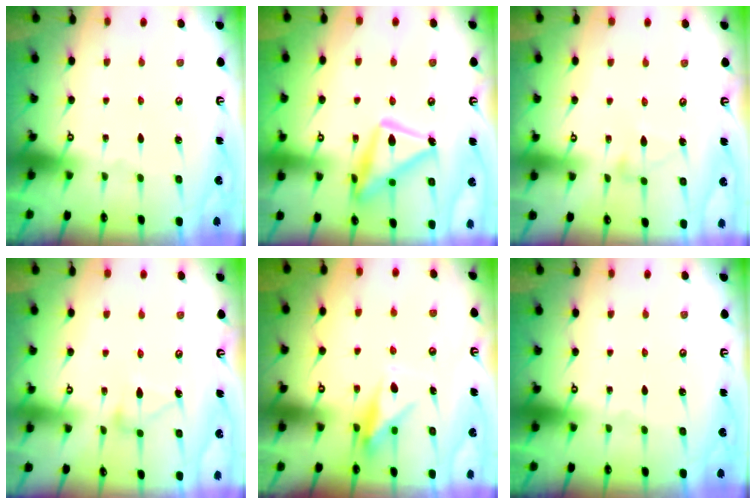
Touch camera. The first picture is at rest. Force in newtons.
{"total": 16.5, "press": 16.5, "slide": 1.3}
{"total": 3.9, "press": 3.9, "slide": 0.3}
{"total": 8.4, "press": 8.4, "slide": 0.4}
{"total": 7.7, "press": 7.7, "slide": 0.4}
{"total": 0.0}